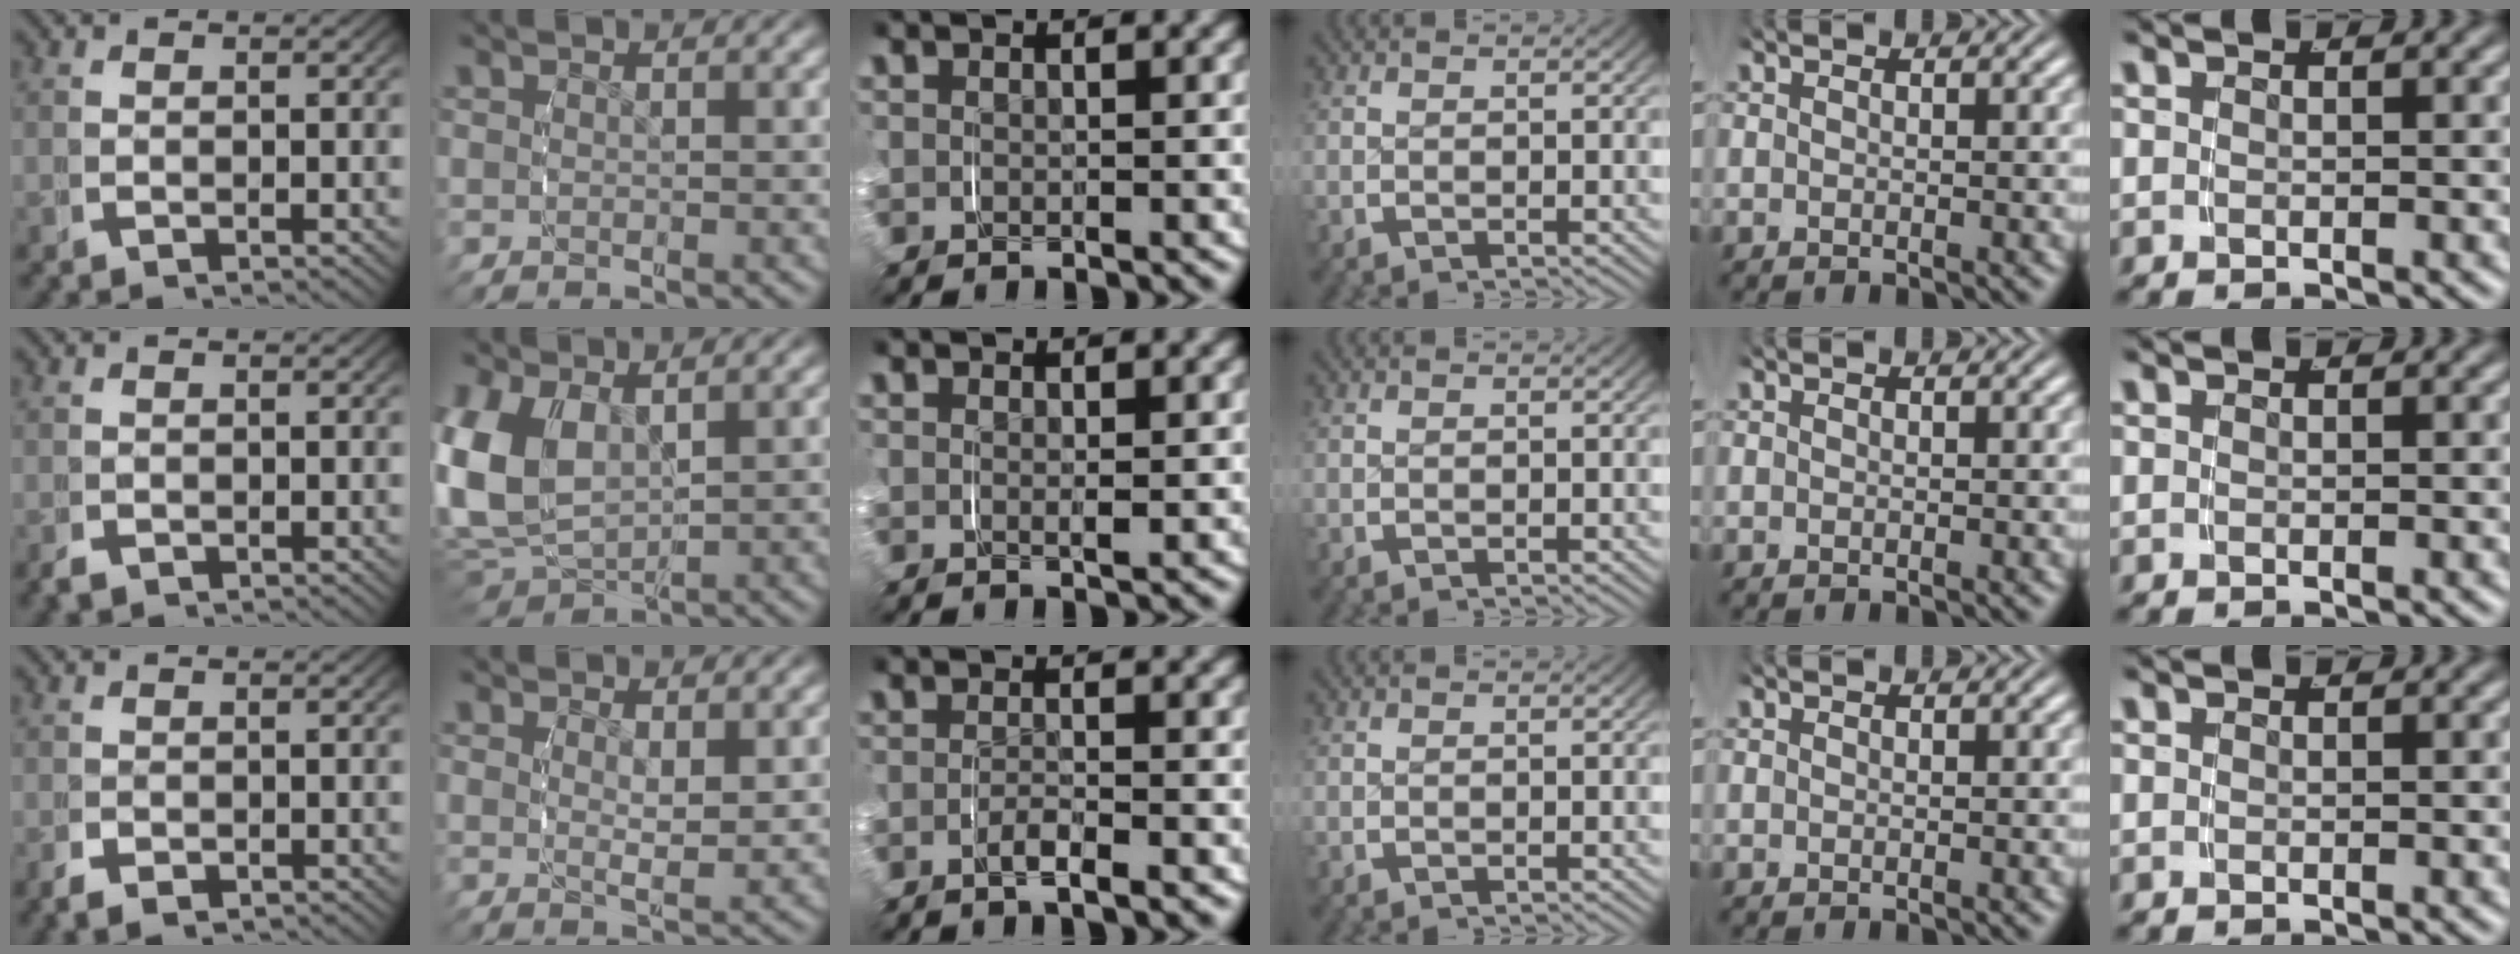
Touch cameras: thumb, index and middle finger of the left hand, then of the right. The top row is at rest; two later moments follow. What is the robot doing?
{"motion": "grasp_and_lifting", "object": "toothpaste"}